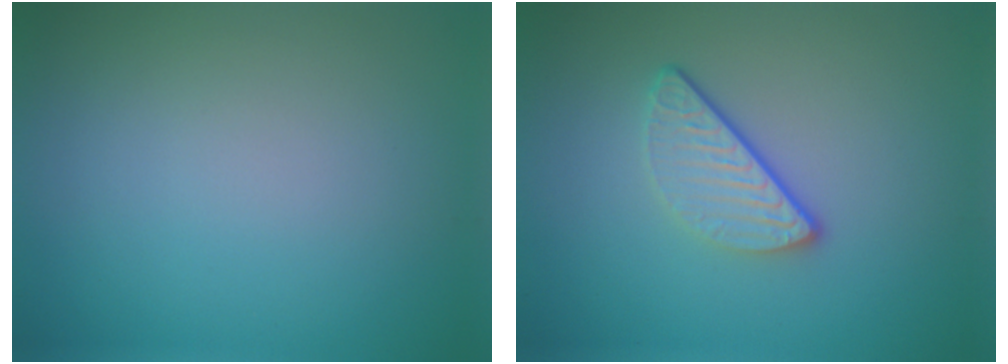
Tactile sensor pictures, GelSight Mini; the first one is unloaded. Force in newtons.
{"total": 3.2, "press": 2.5, "slide": 2.1}